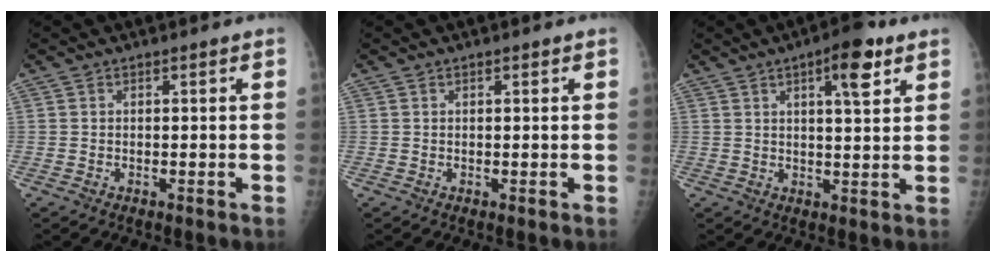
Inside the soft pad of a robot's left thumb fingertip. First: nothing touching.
{"total": 0.8, "force": [0.4, 0.4, 0.6], "torque": [-0.007, 0.000, 0.005]}
{"total": 8.3, "force": [4.2, 2.5, 6.7], "torque": [-0.085, -0.016, 0.056]}